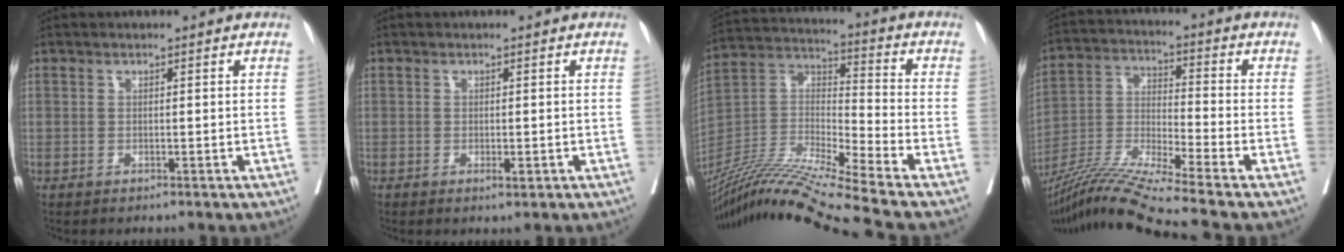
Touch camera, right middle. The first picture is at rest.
{"total": 1.1, "force": [-0.4, 0.3, 1.0], "torque": [-0.013, -0.003, -0.006]}
{"total": 18.3, "force": [-15.5, -2.4, 9.3], "torque": [-0.195, -0.008, -0.291]}
{"total": 13.2, "force": [-11.1, -2.6, 6.6], "torque": [-0.134, -0.018, -0.208]}